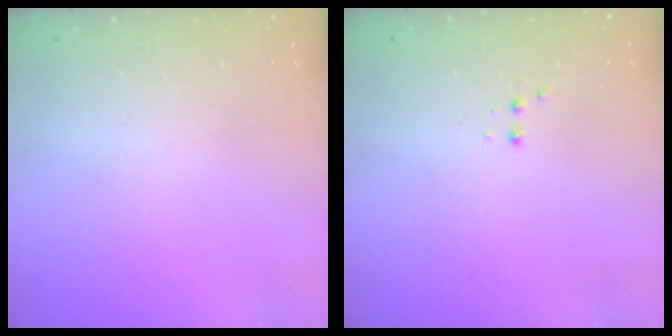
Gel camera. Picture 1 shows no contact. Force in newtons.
{"total": 2.5, "press": 2.4, "slide": 0.8}